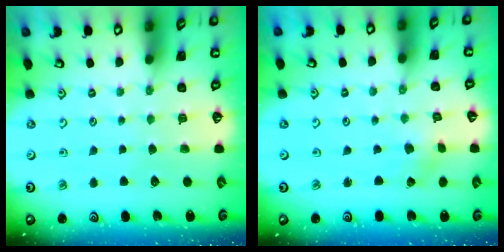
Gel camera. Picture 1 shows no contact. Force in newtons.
{"total": 0.7, "press": 0.6, "slide": 0.2}